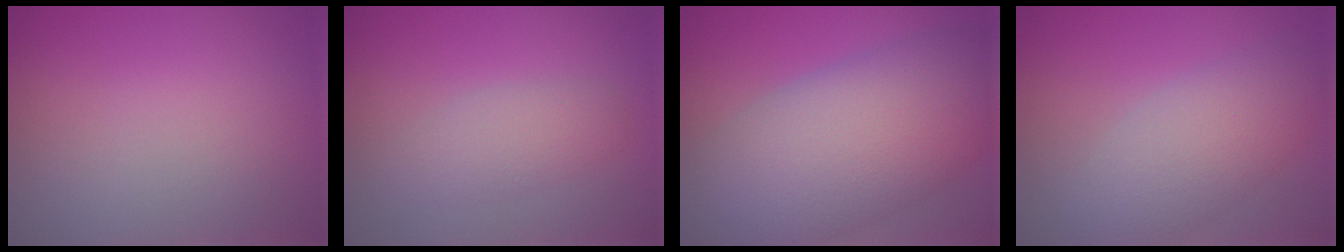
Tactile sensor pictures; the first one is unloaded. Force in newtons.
{"total": 2.3, "press": 2.3, "slide": 0.1}
{"total": 11.1, "press": 11.1, "slide": 0.6}
{"total": 5.0, "press": 5.0, "slide": 0.3}